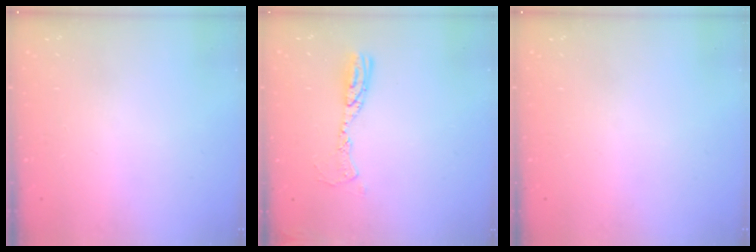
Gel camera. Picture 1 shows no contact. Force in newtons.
{"total": 10.1, "press": 10.1, "slide": 0.6}
{"total": 0.0}